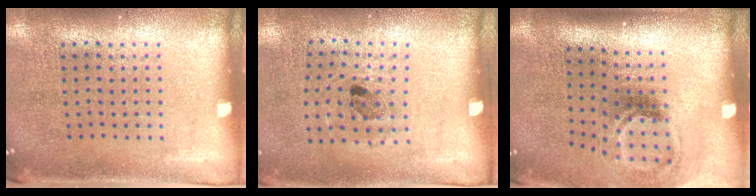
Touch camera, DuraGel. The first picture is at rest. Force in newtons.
{"total": 1.0, "press": 0.7, "slide": 0.7}
{"total": 2.1, "press": 1.3, "slide": 1.6}